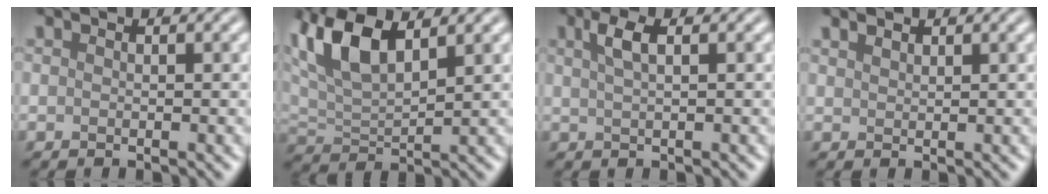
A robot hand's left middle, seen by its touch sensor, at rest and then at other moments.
{"total": 7.1, "force": [3.9, 3.1, 5.1], "torque": [-0.119, 0.016, 0.072]}
{"total": 2.3, "force": [0.9, 0.8, 2.0], "torque": [-0.035, 0.003, 0.018]}
{"total": 0.9, "force": [0.8, 0.3, 0.3], "torque": [-0.011, -0.001, 0.021]}